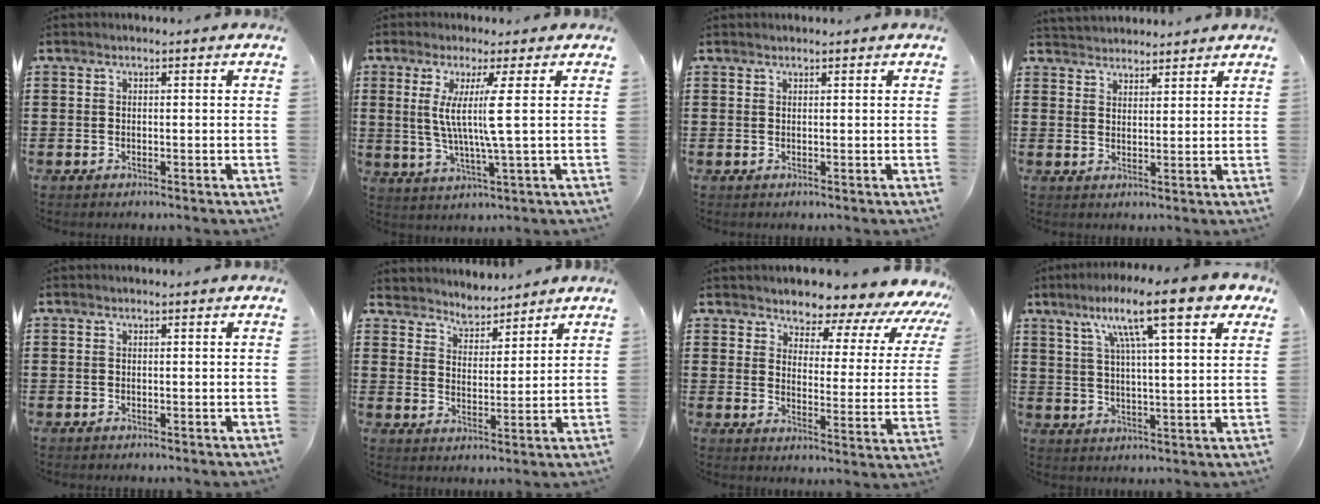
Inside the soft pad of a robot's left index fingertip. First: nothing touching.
{"total": 7.3, "force": [1.4, -1.0, 7.1], "torque": [-0.148, -0.013, 0.014]}
{"total": 0.5, "force": [0.5, 0.0, 0.1], "torque": [-0.003, 0.000, 0.011]}
{"total": 2.9, "force": [2.8, 0.6, -0.5], "torque": [0.001, -0.005, 0.055]}
{"total": 0.0}
{"total": 4.1, "force": [4.0, 0.9, -0.5], "torque": [-0.011, -0.022, 0.071]}
{"total": 4.7, "force": [4.2, 1.8, 0.9], "torque": [-0.032, -0.038, 0.064]}
{"total": 14.1, "force": [8.7, 2.2, 10.9], "torque": [-0.207, -0.015, 0.137]}